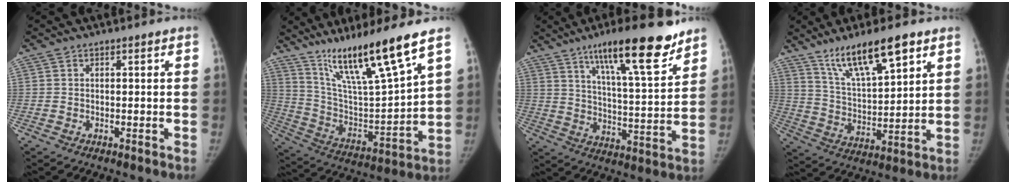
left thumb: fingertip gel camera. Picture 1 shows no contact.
{"total": 19.8, "force": [13.7, 1.1, 14.2], "torque": [-0.222, -0.070, 0.253]}
{"total": 18.6, "force": [12.3, 3.6, 13.4], "torque": [-0.180, -0.065, 0.197]}
{"total": 14.2, "force": [9.3, 3.8, 10.1], "torque": [-0.161, -0.046, 0.178]}